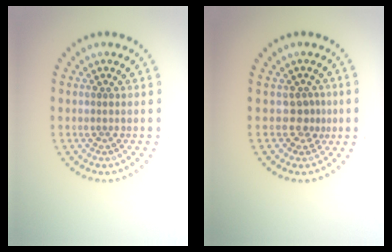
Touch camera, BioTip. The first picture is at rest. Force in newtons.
{"total": 1.7, "press": 1.2, "slide": 1.2}